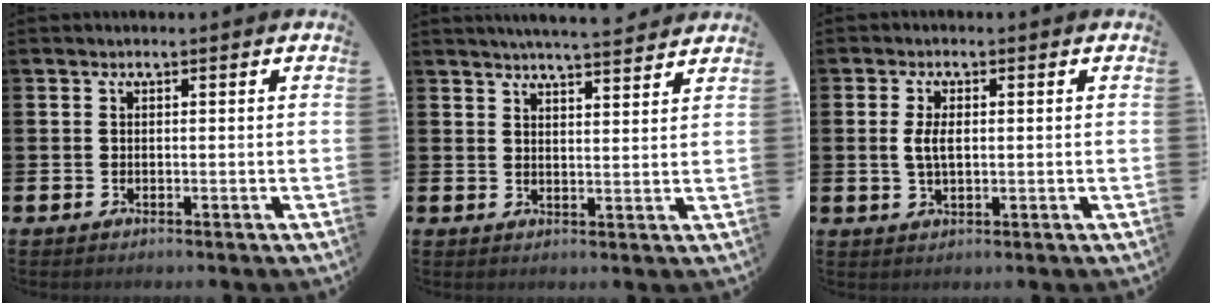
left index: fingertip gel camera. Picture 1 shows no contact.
{"total": 4.9, "force": [4.8, -0.4, 0.8], "torque": [-0.025, -0.025, 0.086]}
{"total": 3.1, "force": [0.4, 1.5, 2.7], "torque": [-0.049, 0.005, 0.004]}